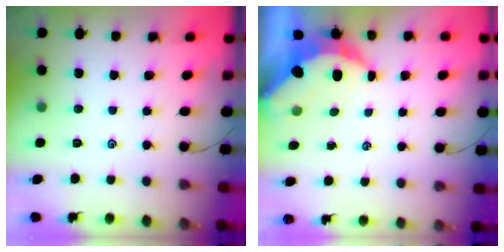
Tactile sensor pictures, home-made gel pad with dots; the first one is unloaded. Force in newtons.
{"total": 7.7, "press": 7.6, "slide": 1.2}